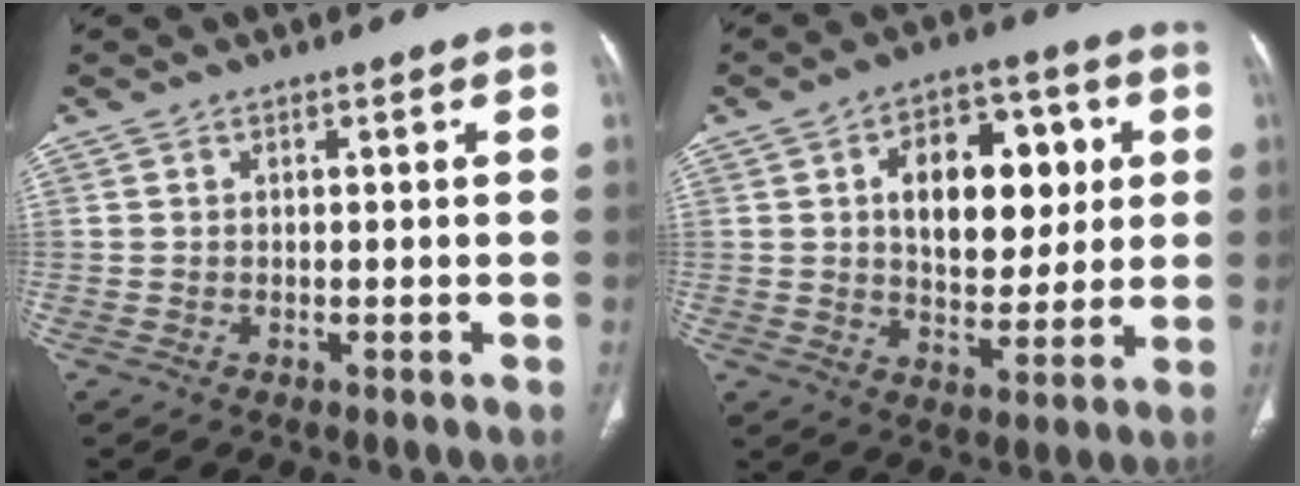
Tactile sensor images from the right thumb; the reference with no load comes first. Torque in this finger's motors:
{"motor_torque": [0.03, 0.44, 0.01, 0.01, 0.17]}